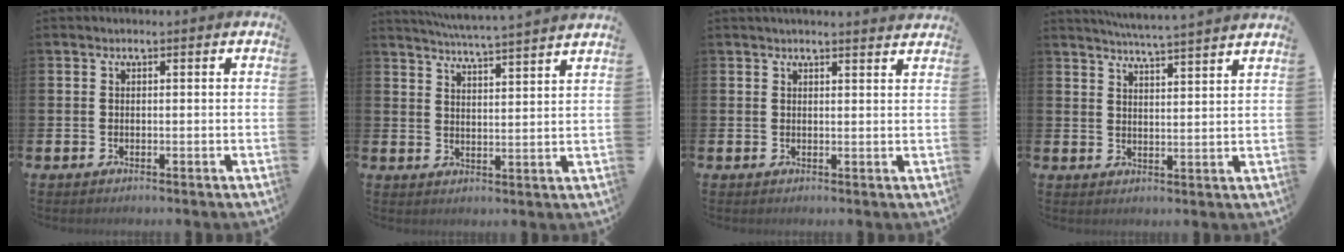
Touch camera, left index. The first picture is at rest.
{"total": 5.4, "force": [5.3, -0.8, 0.9], "torque": [-0.039, -0.034, 0.093]}
{"total": 1.9, "force": [1.9, -0.1, 0.2], "torque": [0.006, -0.013, 0.032]}
{"total": 5.2, "force": [5.1, -1.0, 0.7], "torque": [-0.024, -0.034, 0.088]}